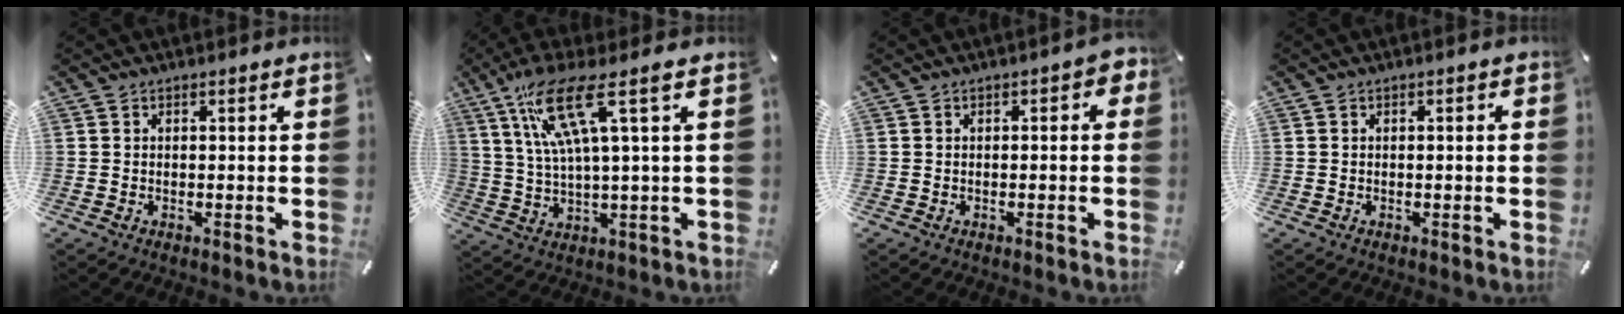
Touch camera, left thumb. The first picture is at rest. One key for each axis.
{"total": 14.7, "fx": 5.2, "fy": 2.4, "fz": 13.5, "tx": -0.279, "ty": -0.006, "tz": 0.081}
{"total": 2.3, "fx": -0.3, "fy": 1.0, "fz": 2.0, "tx": -0.028, "ty": 0.003, "tz": -0.008}
{"total": 1.0, "fx": -0.1, "fy": 0.2, "fz": 1.0, "tx": -0.017, "ty": 0.001, "tz": -0.002}